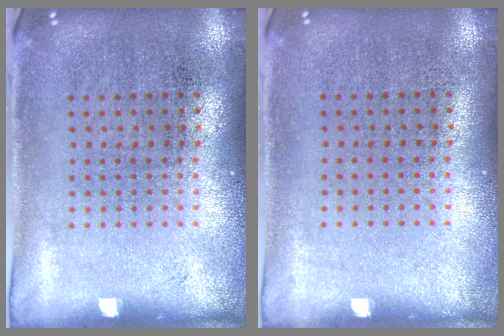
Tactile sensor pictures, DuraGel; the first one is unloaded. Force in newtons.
{"total": 0.0}